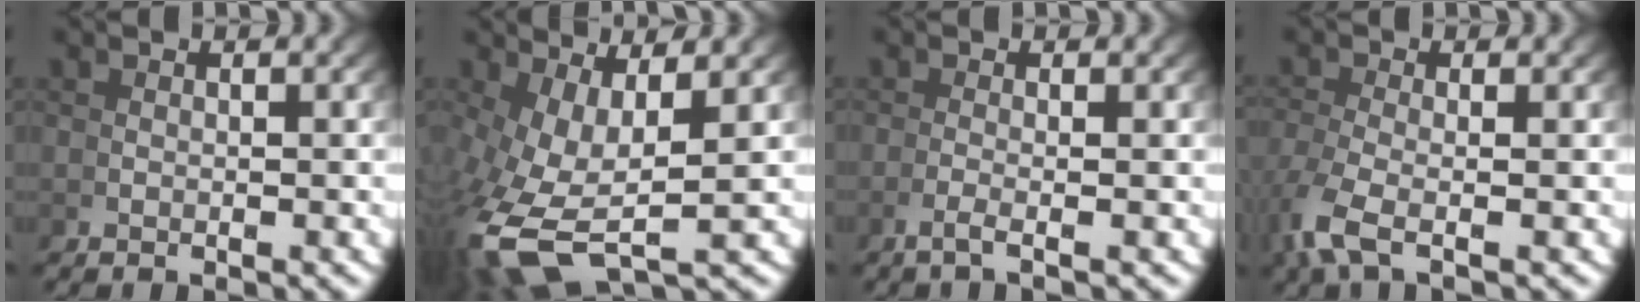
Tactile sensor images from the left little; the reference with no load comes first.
{"total": 6.7, "force": [-1.8, 2.9, 5.7], "torque": [-0.153, -0.052, 0.001]}
{"total": 1.4, "force": [-0.5, -0.4, 1.2], "torque": [-0.039, -0.008, -0.011]}
{"total": 2.4, "force": [-0.7, 0.5, 2.2], "torque": [-0.069, -0.016, -0.004]}